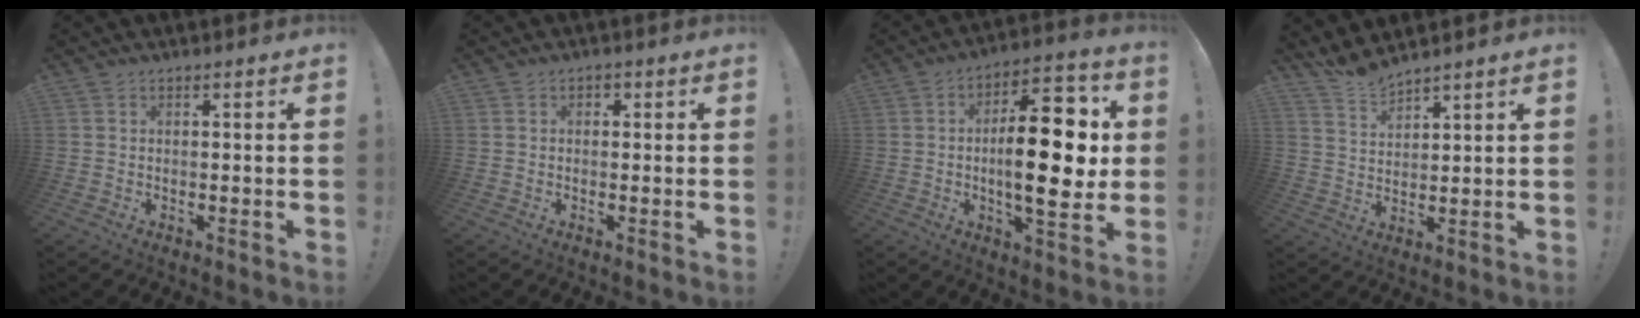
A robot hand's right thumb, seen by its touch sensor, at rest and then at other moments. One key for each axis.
{"total": 1.1, "fx": -0.3, "fy": 1.0, "fz": 0.4, "tx": 0.002, "ty": 0.001, "tz": -0.007}
{"total": 22.1, "fx": 0.1, "fy": 8.6, "fz": 20.3, "tx": -0.317, "ty": 0.000, "tz": -0.005}
{"total": 5.8, "fx": 5.7, "fy": 0.8, "fz": 1.2, "tx": -0.039, "ty": -0.034, "tz": 0.108}